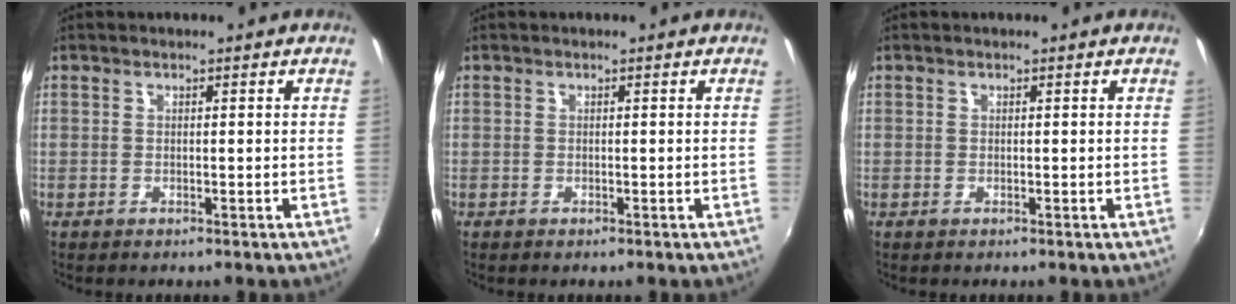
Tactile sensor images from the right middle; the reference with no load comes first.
{"total": 0.0}
{"total": 0.0}